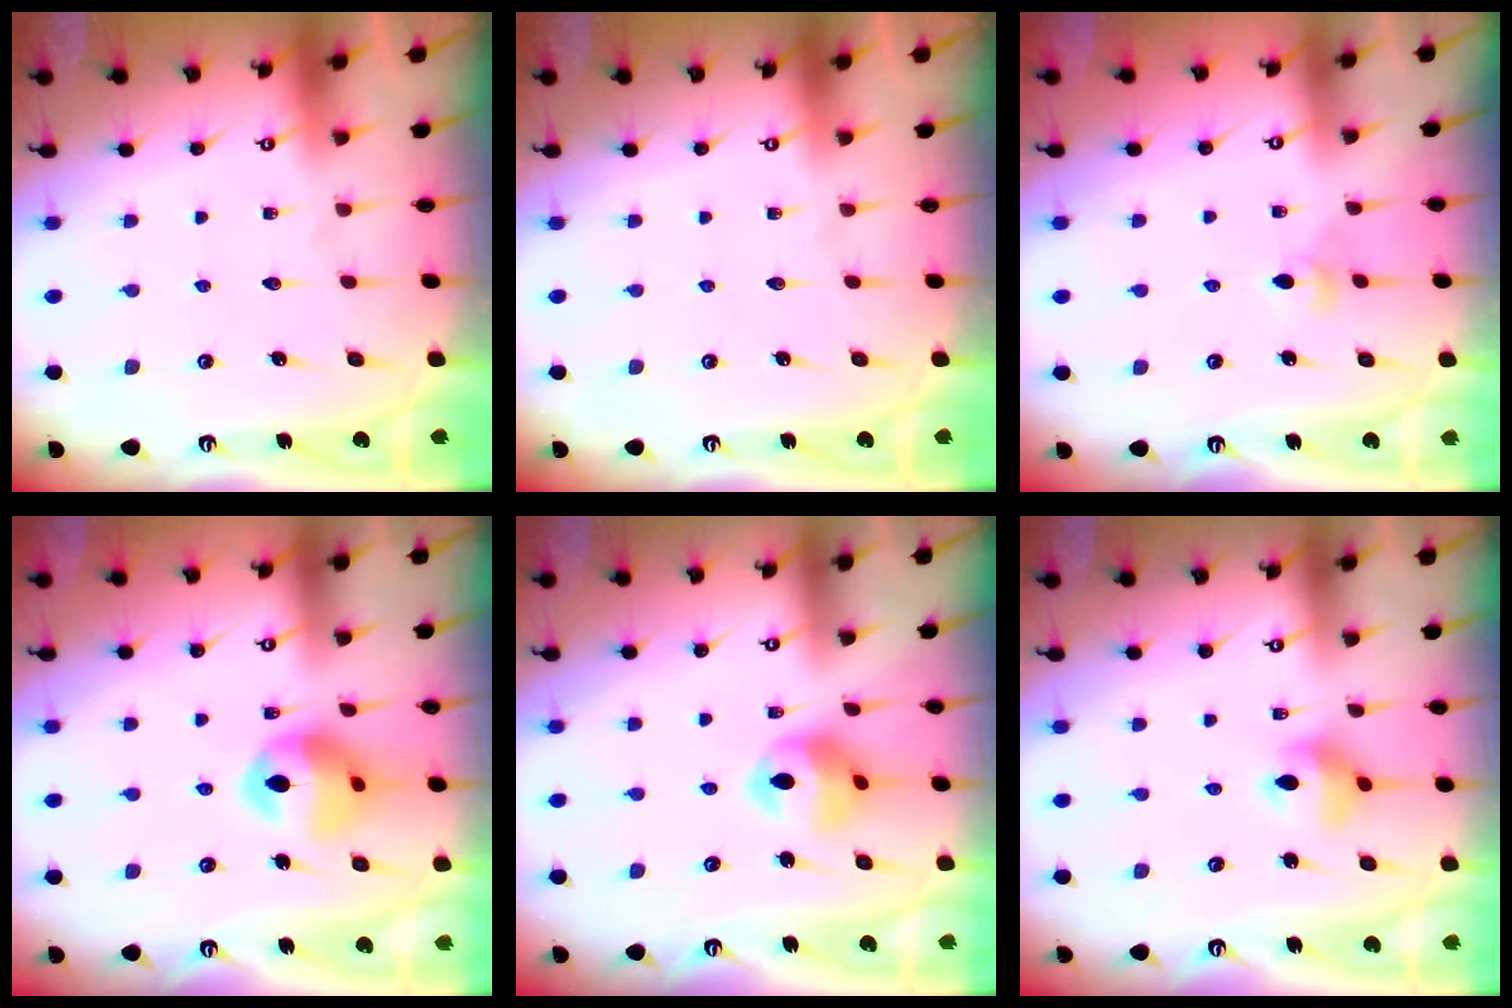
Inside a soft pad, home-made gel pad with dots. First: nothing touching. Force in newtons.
{"total": 0.0}
{"total": 3.6, "press": 3.5, "slide": 0.8}
{"total": 12.1, "press": 12.1, "slide": 1.2}
{"total": 11.3, "press": 11.2, "slide": 1.2}
{"total": 8.1, "press": 7.6, "slide": 2.7}